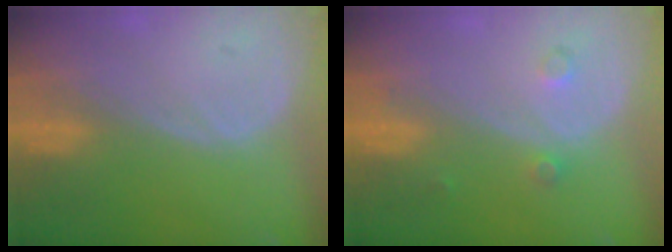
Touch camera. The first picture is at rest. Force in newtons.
{"total": 2.1, "press": 1.8, "slide": 1.1}